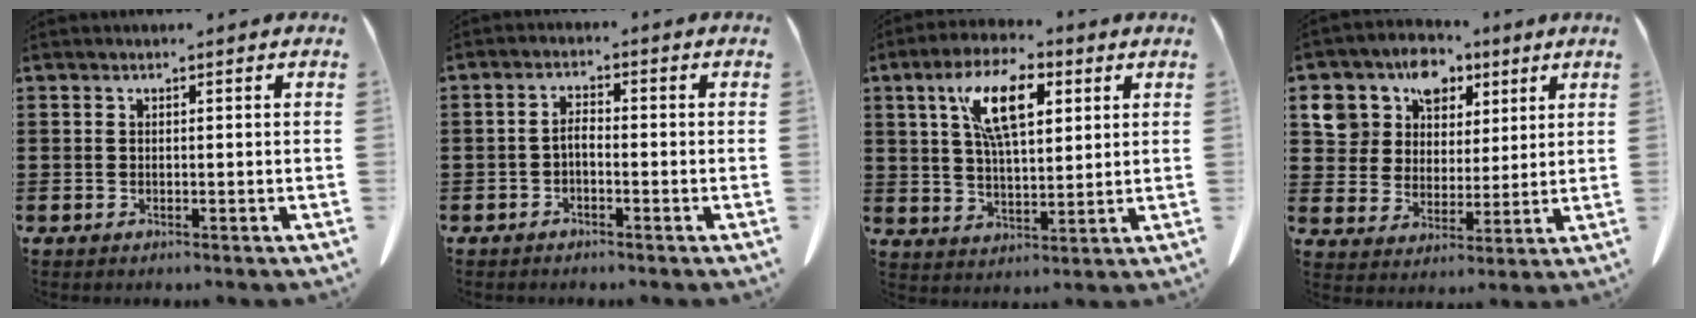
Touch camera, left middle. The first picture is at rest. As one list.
[{"total": 2.1, "force": [-1.3, 0.9, 1.4], "torque": [-0.029, 0.004, -0.026]}, {"total": 11.3, "force": [5.0, 4.5, 9.1], "torque": [-0.180, 0.010, 0.087]}, {"total": 9.4, "force": [5.2, 7.5, 2.2], "torque": [-0.077, -0.012, 0.096]}]